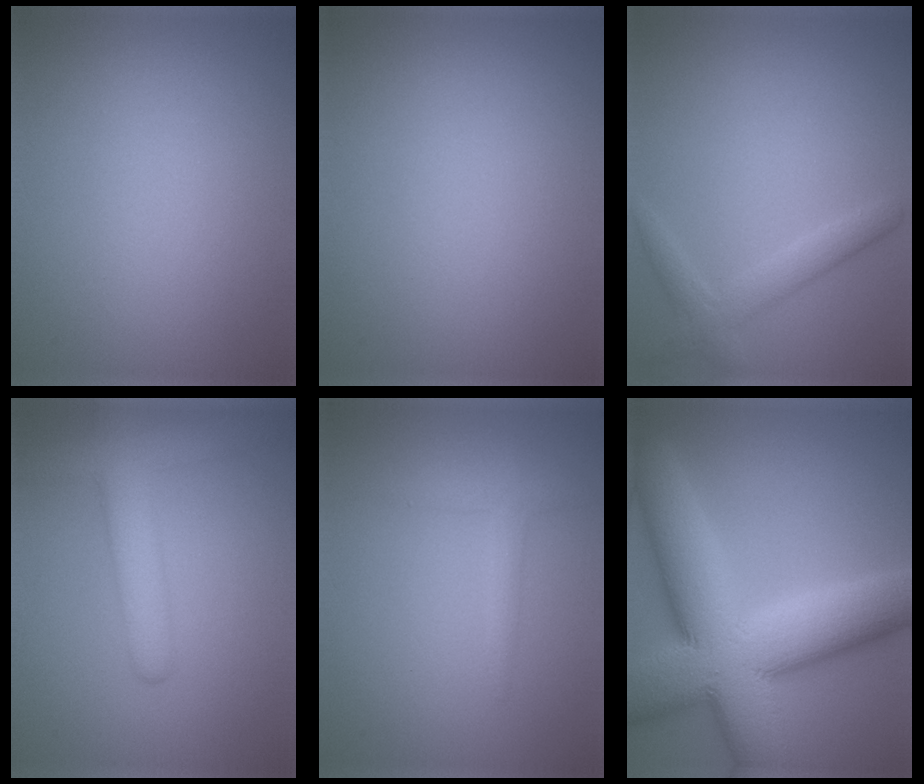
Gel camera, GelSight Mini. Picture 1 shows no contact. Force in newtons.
{"total": 0.0}
{"total": 2.5, "press": 2.5, "slide": 0.1}
{"total": 4.9, "press": 4.9, "slide": 0.1}
{"total": 1.6, "press": 1.6, "slide": 0.1}
{"total": 14.8, "press": 14.8, "slide": 0.4}